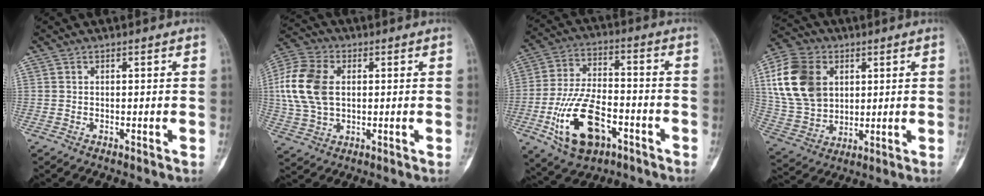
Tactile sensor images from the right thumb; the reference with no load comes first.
{"total": 13.7, "force": [1.6, 9.4, 9.9], "torque": [-0.198, 0.011, 0.029]}
{"total": 16.0, "force": [-6.4, 8.8, 11.7], "torque": [-0.208, 0.032, -0.110]}
{"total": 16.8, "force": [4.5, 12.6, 10.2], "torque": [-0.181, -0.001, 0.090]}